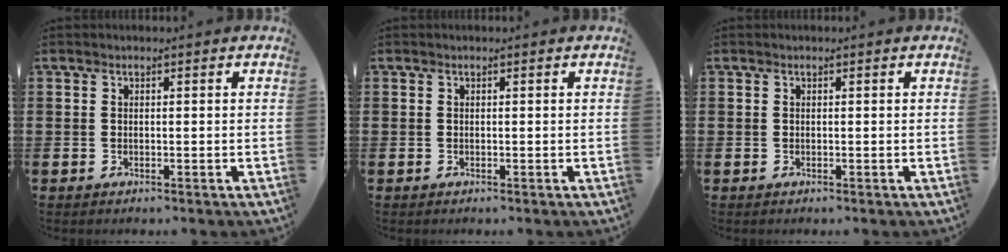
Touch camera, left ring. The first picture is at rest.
{"total": 0.0}
{"total": 0.0}